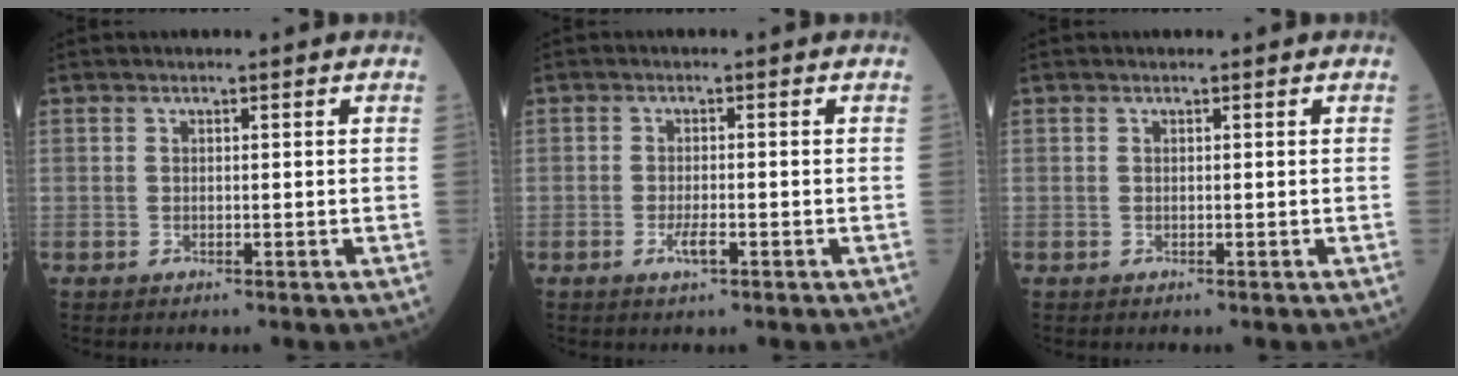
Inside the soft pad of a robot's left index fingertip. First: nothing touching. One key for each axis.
{"total": 2.3, "fx": -1.1, "fy": 0.4, "fz": 2.0, "tx": -0.041, "ty": -0.002, "tz": -0.019}
{"total": 0.0}